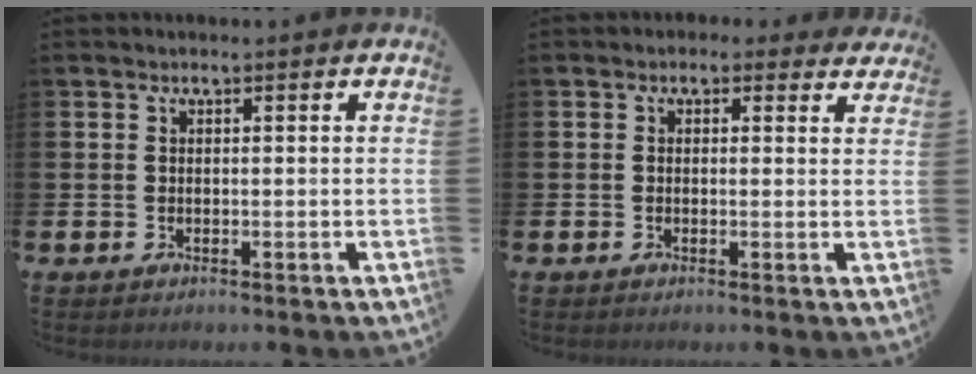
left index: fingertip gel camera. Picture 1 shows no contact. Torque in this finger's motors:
{"motor_torque": [1.14, -1.00, 0.20, 0.05]}